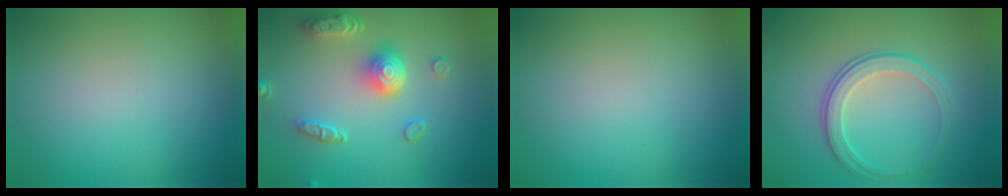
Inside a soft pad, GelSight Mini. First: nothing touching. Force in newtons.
{"total": 5.2, "press": 4.0, "slide": 3.3}
{"total": 0.0}
{"total": 3.3, "press": 2.8, "slide": 1.8}